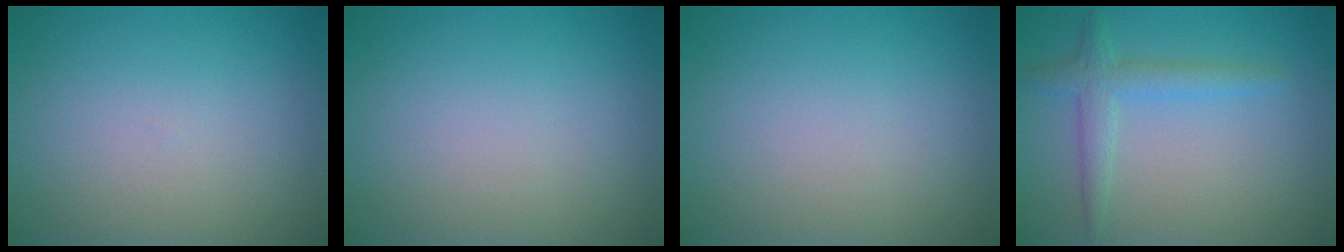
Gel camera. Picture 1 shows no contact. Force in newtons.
{"total": 0.0}
{"total": 0.0}
{"total": 2.6, "press": 2.6, "slide": 0.1}